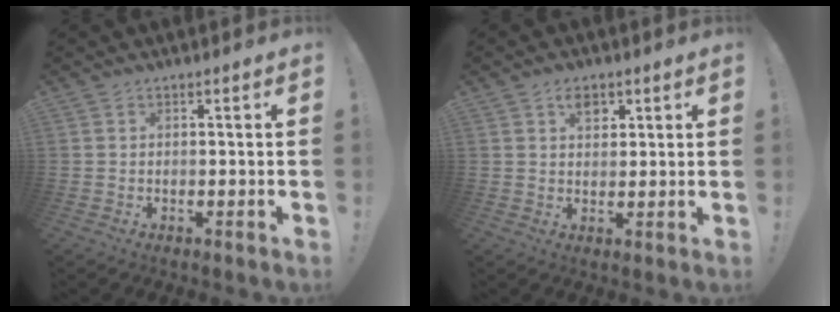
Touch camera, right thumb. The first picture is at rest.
{"total": 4.7, "force": [2.6, 3.1, 2.4], "torque": [-0.023, -0.007, 0.043]}